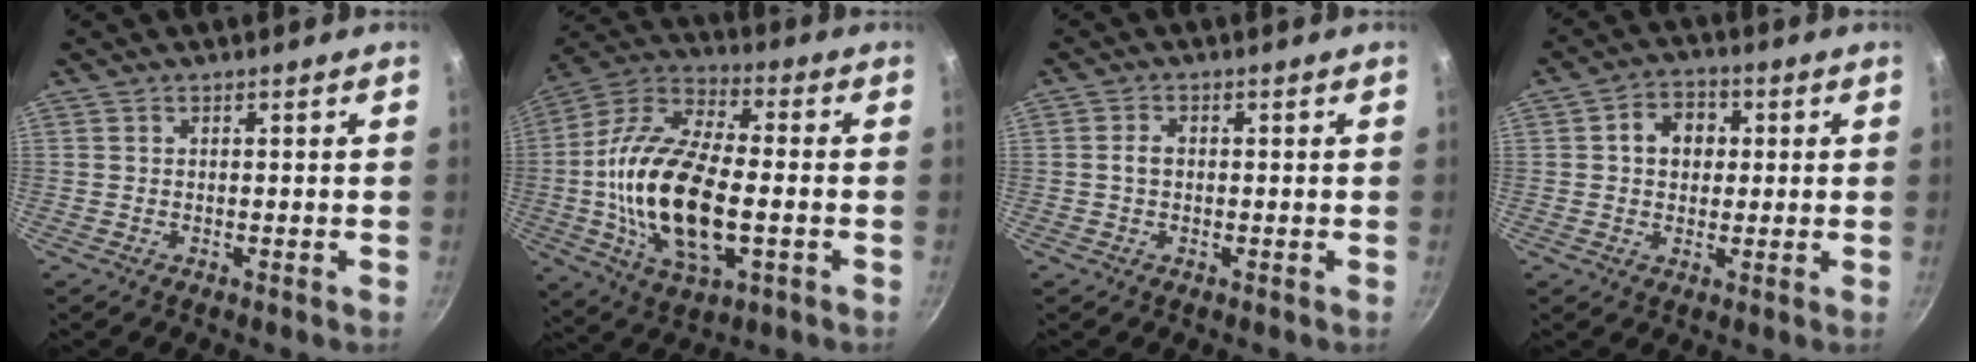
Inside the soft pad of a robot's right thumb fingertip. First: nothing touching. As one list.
[{"total": 22.3, "force": [-2.8, 10.7, 19.3], "torque": [-0.371, 0.020, -0.060]}, {"total": 2.2, "force": [-0.1, 1.6, 1.6], "torque": [-0.026, 0.010, -0.003]}, {"total": 6.8, "force": [1.1, 5.4, 3.9], "torque": [-0.030, 0.008, 0.008]}]